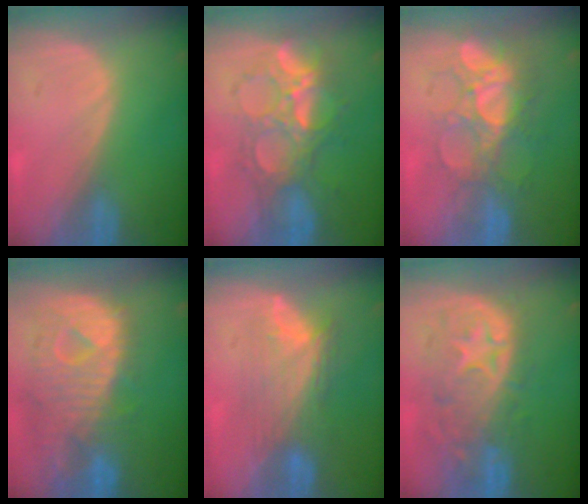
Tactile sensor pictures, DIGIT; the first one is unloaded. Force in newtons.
{"total": 8.9, "press": 8.5, "slide": 2.8}
{"total": 9.4, "press": 8.5, "slide": 4.0}
{"total": 12.1, "press": 10.5, "slide": 6.1}
{"total": 7.3, "press": 7.1, "slide": 1.7}
{"total": 11.0, "press": 9.8, "slide": 5.1}